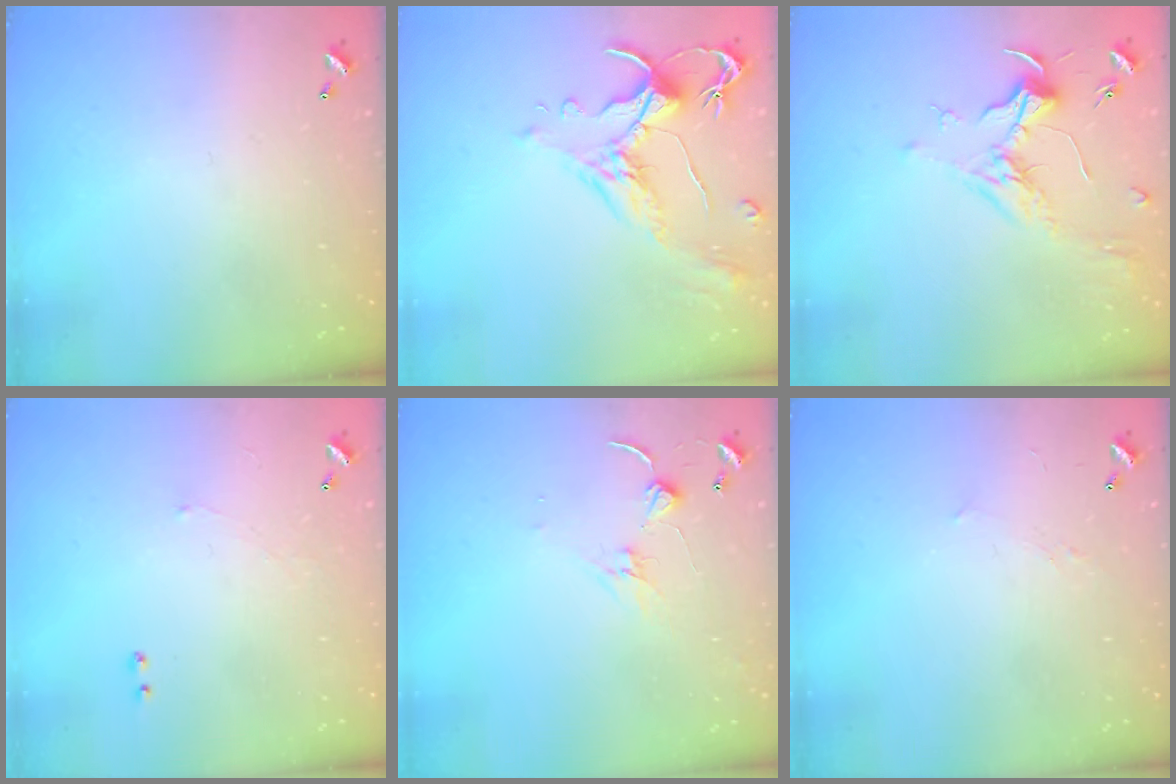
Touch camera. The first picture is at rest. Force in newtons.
{"total": 1.5, "press": 1.0, "slide": 1.1}
{"total": 1.8, "press": 1.7, "slide": 0.7}
{"total": 1.2, "press": 1.0, "slide": 0.6}
{"total": 0.6, "press": 0.5, "slide": 0.3}
{"total": 2.9, "press": 2.8, "slide": 0.4}